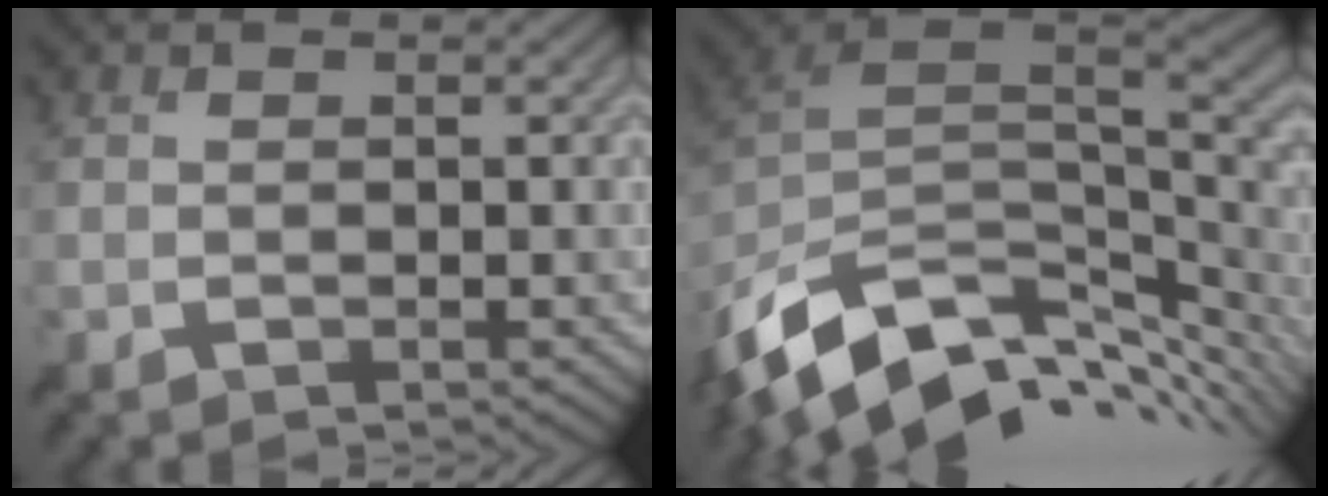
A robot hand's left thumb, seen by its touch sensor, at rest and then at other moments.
{"total": 13.8, "force": [-6.0, 8.0, 9.4], "torque": [-0.211, -0.028, -0.098]}